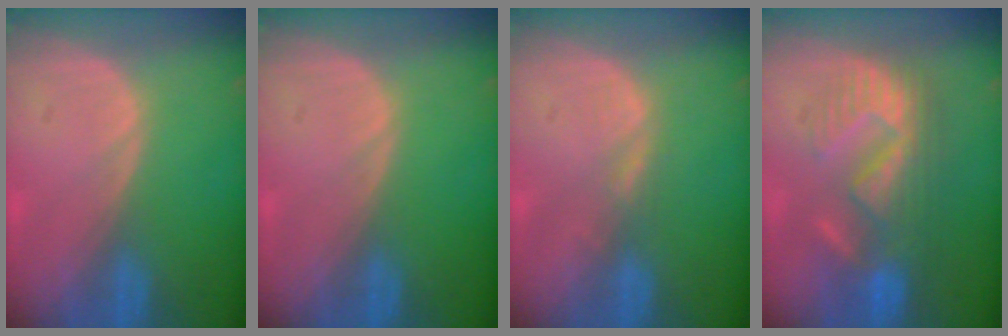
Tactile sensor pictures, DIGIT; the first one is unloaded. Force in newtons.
{"total": 0.0}
{"total": 1.3, "press": 1.3, "slide": 0.2}
{"total": 9.0, "press": 8.9, "slide": 1.5}